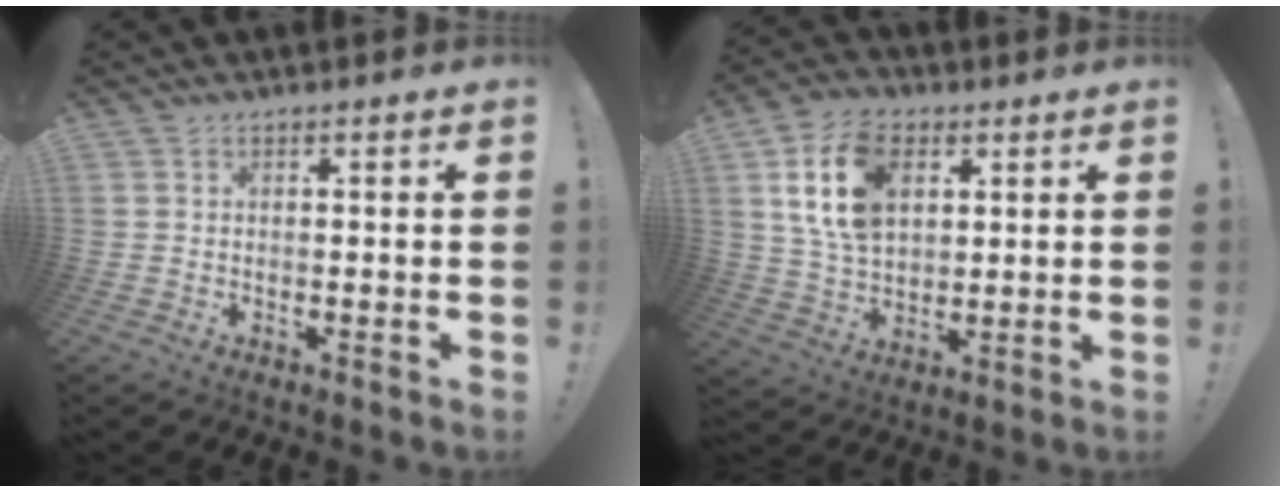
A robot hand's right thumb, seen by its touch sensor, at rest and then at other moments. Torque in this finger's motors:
{"motor_torque": [1.23, 2.62, 0.61, -0.29, 0.43]}